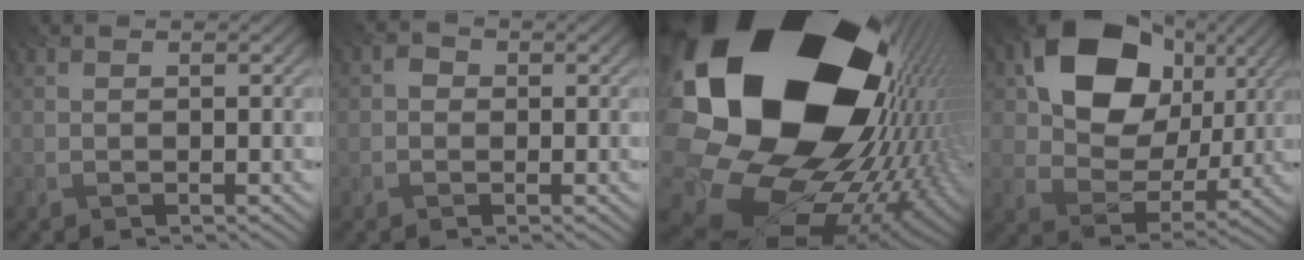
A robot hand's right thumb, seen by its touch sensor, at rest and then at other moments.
{"total": 1.3, "force": [-0.2, 1.2, 0.5], "torque": [-0.006, -0.001, -0.011]}
{"total": 24.5, "force": [6.0, 18.2, 15.3], "torque": [-0.317, -0.066, 0.106]}
{"total": 15.4, "force": [5.8, 11.2, 8.8], "torque": [-0.158, 0.004, 0.099]}